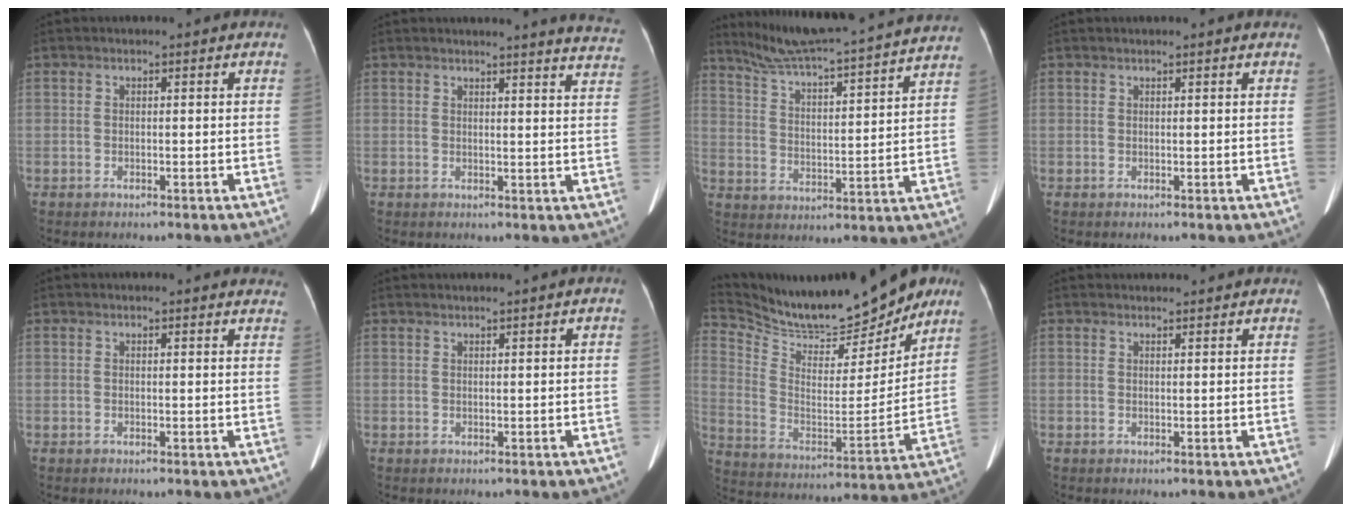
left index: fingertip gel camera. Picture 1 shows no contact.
{"total": 10.9, "force": [10.4, 0.0, 3.5], "torque": [-0.032, -0.050, 0.095]}
{"total": 24.3, "force": [22.4, -0.4, 9.6], "torque": [-0.157, -0.027, 0.305]}
{"total": 1.7, "force": [1.6, -0.2, 0.6], "torque": [-0.015, 0.021, 0.025]}
{"total": 7.6, "force": [7.3, 1.3, 1.7], "torque": [-0.001, 0.006, 0.057]}
{"total": 1.5, "force": [1.1, -0.3, 0.9], "torque": [-0.017, 0.014, 0.024]}
{"total": 21.7, "force": [19.4, 4.9, 8.5], "torque": [-0.161, -0.018, 0.305]}
{"total": 3.3, "force": [3.2, 0.3, 0.5], "torque": [-0.011, 0.026, 0.045]}